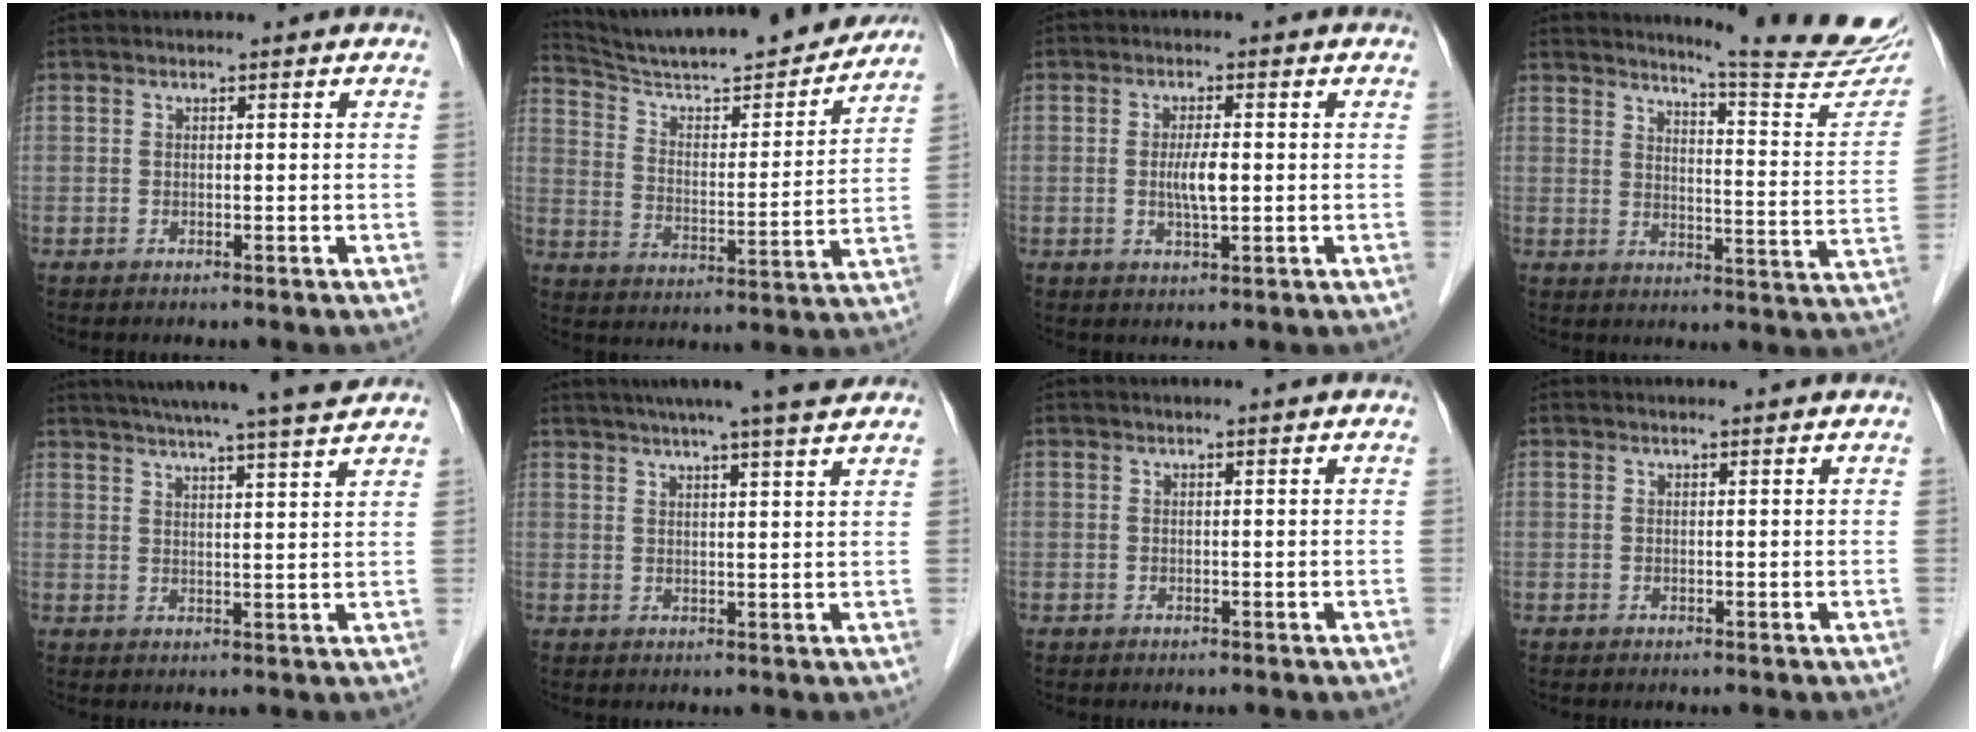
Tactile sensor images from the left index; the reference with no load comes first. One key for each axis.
{"total": 22.4, "fx": 20.5, "fy": 2.1, "fz": 8.7, "tx": -0.143, "ty": -0.023, "tz": 0.299}
{"total": 3.6, "fx": -0.1, "fy": 0.5, "fz": 3.5, "tx": -0.069, "ty": -0.004, "tz": -0.002}
{"total": 17.0, "fx": 15.9, "fy": -0.4, "fz": 5.9, "tx": -0.081, "ty": -0.101, "tz": 0.185}
{"total": 15.9, "fx": 14.1, "fy": -0.4, "fz": 7.2, "tx": -0.122, "ty": 0.007, "tz": 0.188}
{"total": 12.3, "fx": 10.5, "fy": -0.2, "fz": 6.4, "tx": -0.101, "ty": 0.018, "tz": 0.129}
{"total": 0.8, "fx": 0.7, "fy": -0.1, "fz": 0.3, "tx": -0.009, "ty": 0.003, "tz": 0.012}
{"total": 1.6, "fx": 1.6, "fy": 0.1, "fz": 0.2, "tx": -0.010, "ty": 0.005, "tz": 0.018}